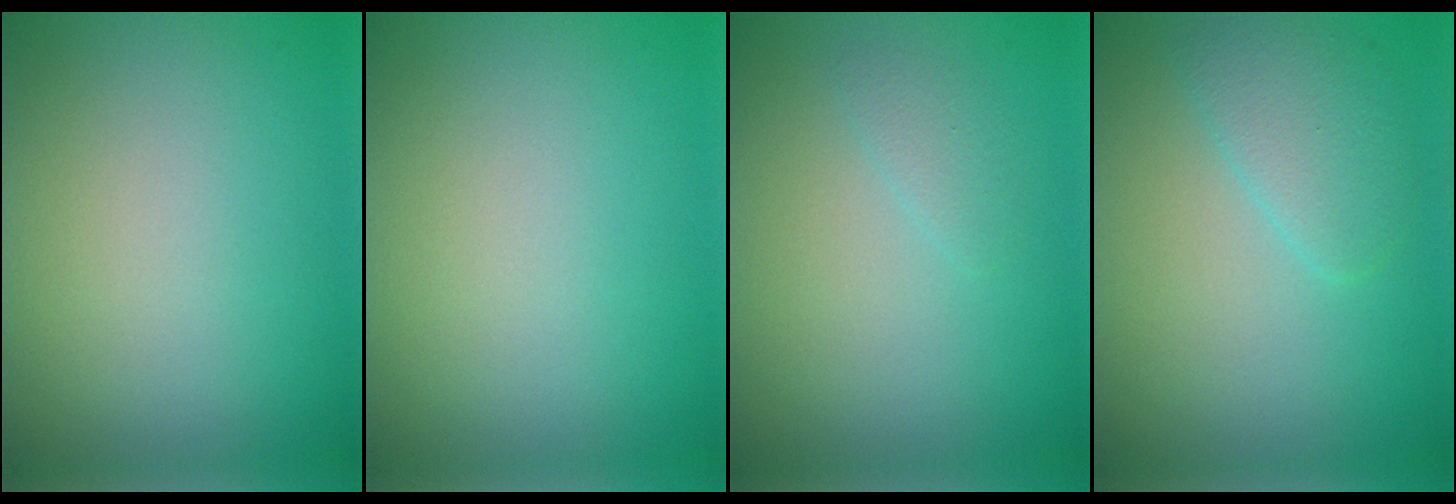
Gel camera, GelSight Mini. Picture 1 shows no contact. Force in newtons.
{"total": 0.0}
{"total": 1.1, "press": 1.1, "slide": 0.1}
{"total": 2.7, "press": 2.7, "slide": 0.2}